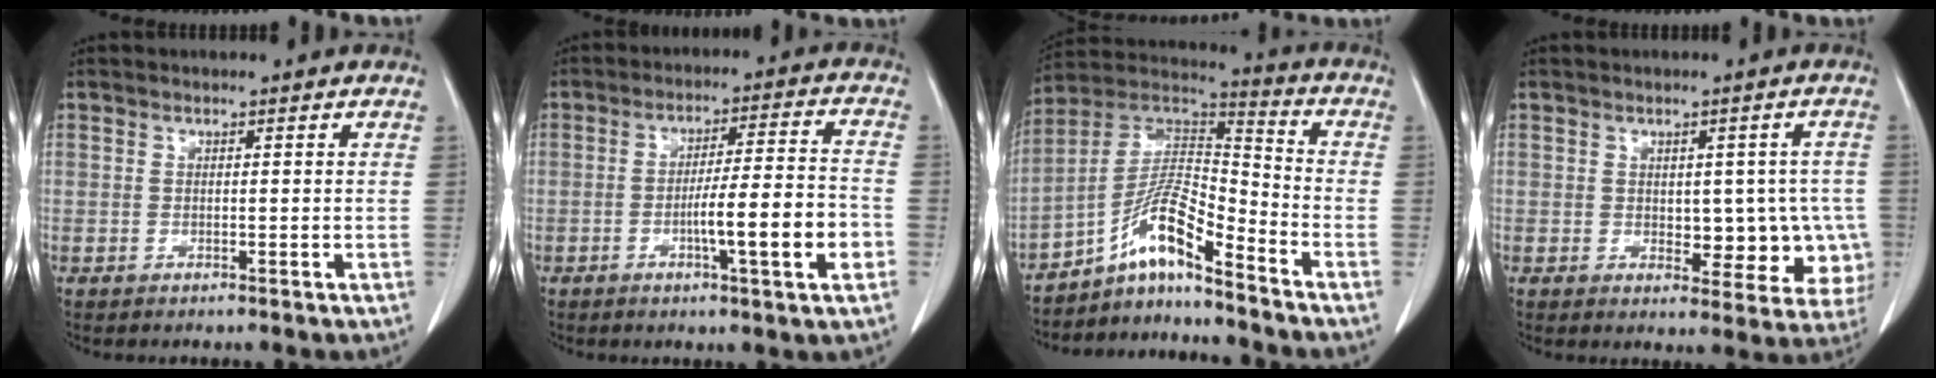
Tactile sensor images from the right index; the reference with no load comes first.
{"total": 11.0, "force": [-3.6, 0.3, 10.3], "torque": [-0.162, 0.001, -0.057]}
{"total": 10.7, "force": [-7.2, 1.0, 7.9], "torque": [-0.154, 0.024, -0.130]}
{"total": 9.1, "force": [-1.1, 5.1, 7.5], "torque": [-0.069, 0.013, -0.002]}